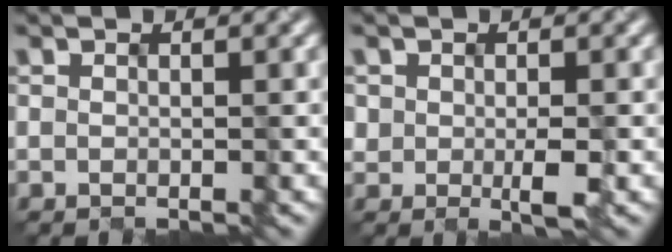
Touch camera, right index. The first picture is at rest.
{"total": 2.2, "force": [-0.6, 1.5, 1.5], "torque": [-0.030, -0.012, -0.001]}